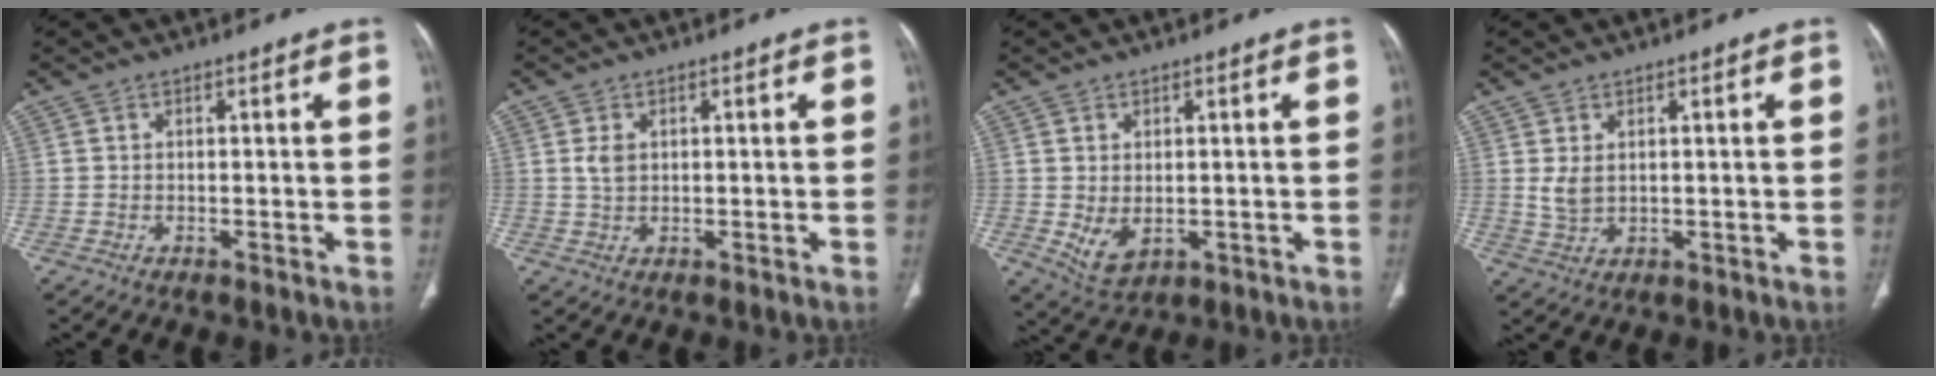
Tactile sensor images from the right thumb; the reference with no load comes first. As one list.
[{"total": 2.4, "force": [0.7, 1.7, 1.6], "torque": [-0.026, 0.000, 0.018]}, {"total": 4.9, "force": [-0.4, 3.2, 3.7], "torque": [-0.063, -0.010, 0.010]}, {"total": 3.1, "force": [1.0, 2.0, 2.2], "torque": [-0.041, -0.006, 0.029]}]